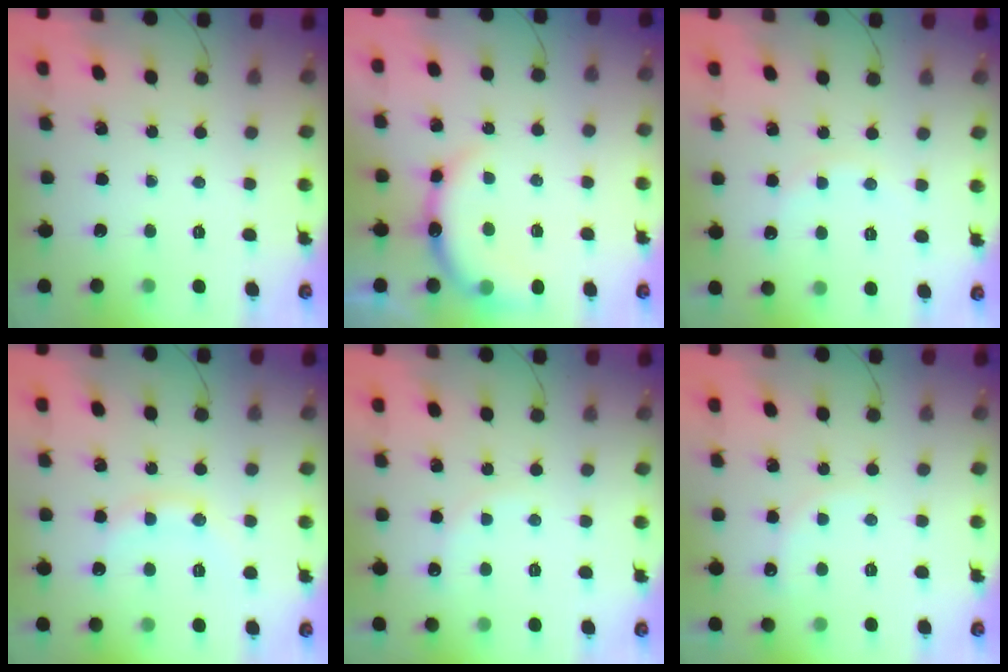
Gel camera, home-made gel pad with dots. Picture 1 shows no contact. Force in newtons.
{"total": 8.5, "press": 8.5, "slide": 0.8}
{"total": 4.5, "press": 4.3, "slide": 1.3}
{"total": 8.1, "press": 8.0, "slide": 1.0}
{"total": 6.1, "press": 5.9, "slide": 1.4}
{"total": 6.7, "press": 6.5, "slide": 1.8}